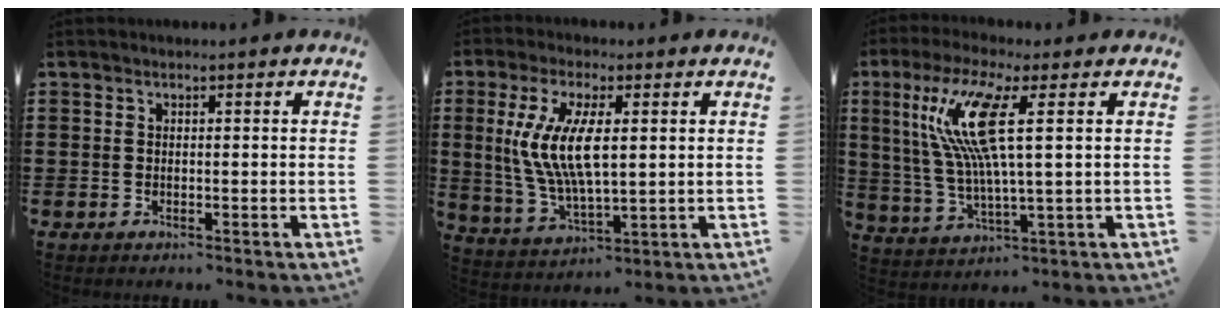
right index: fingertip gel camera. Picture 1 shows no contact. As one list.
[{"total": 10.1, "force": [1.5, 3.8, 9.2], "torque": [-0.213, -0.002, 0.017]}, {"total": 11.7, "force": [3.3, 1.2, 11.2], "torque": [-0.253, -0.015, 0.043]}]